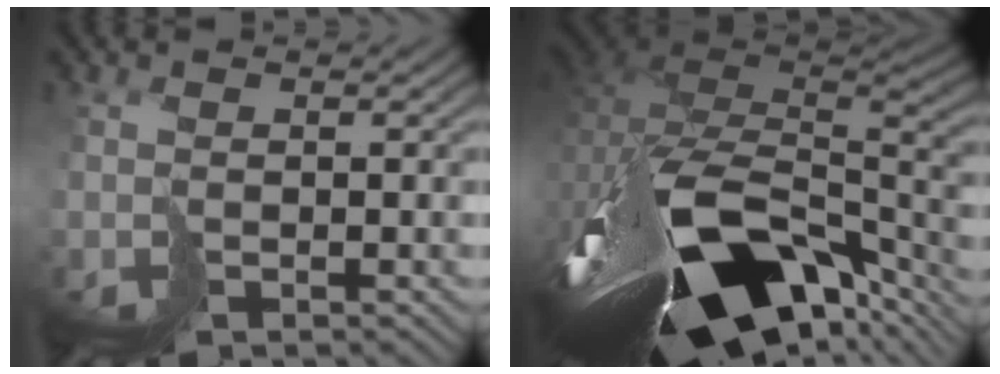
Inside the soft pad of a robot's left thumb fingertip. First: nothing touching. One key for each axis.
{"total": 18.7, "fx": -8.6, "fy": 10.3, "fz": 13.0, "tx": -0.288, "ty": -0.038, "tz": -0.120}